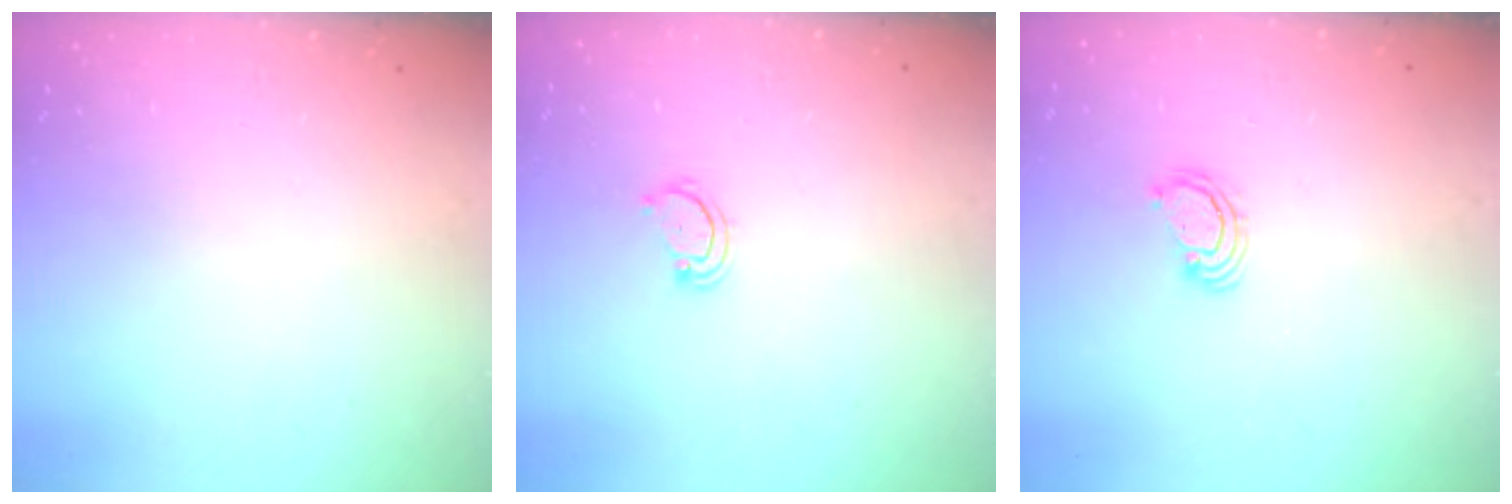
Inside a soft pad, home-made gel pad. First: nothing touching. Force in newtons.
{"total": 2.6, "press": 2.6, "slide": 0.3}
{"total": 2.5, "press": 2.5, "slide": 0.2}